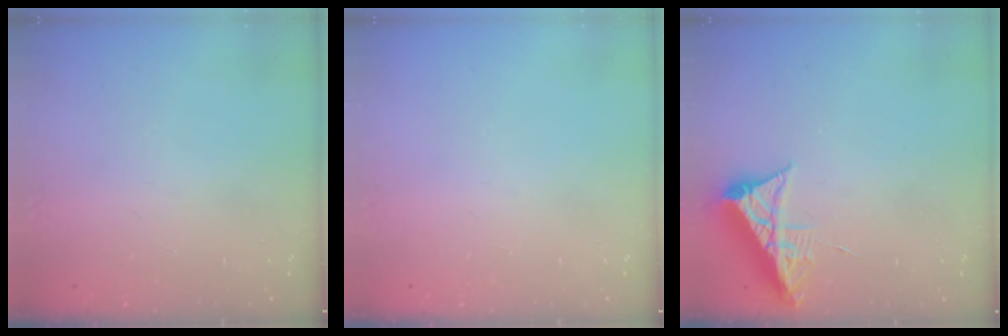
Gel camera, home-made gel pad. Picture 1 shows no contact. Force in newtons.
{"total": 0.0}
{"total": 7.1, "press": 7.1, "slide": 0.8}